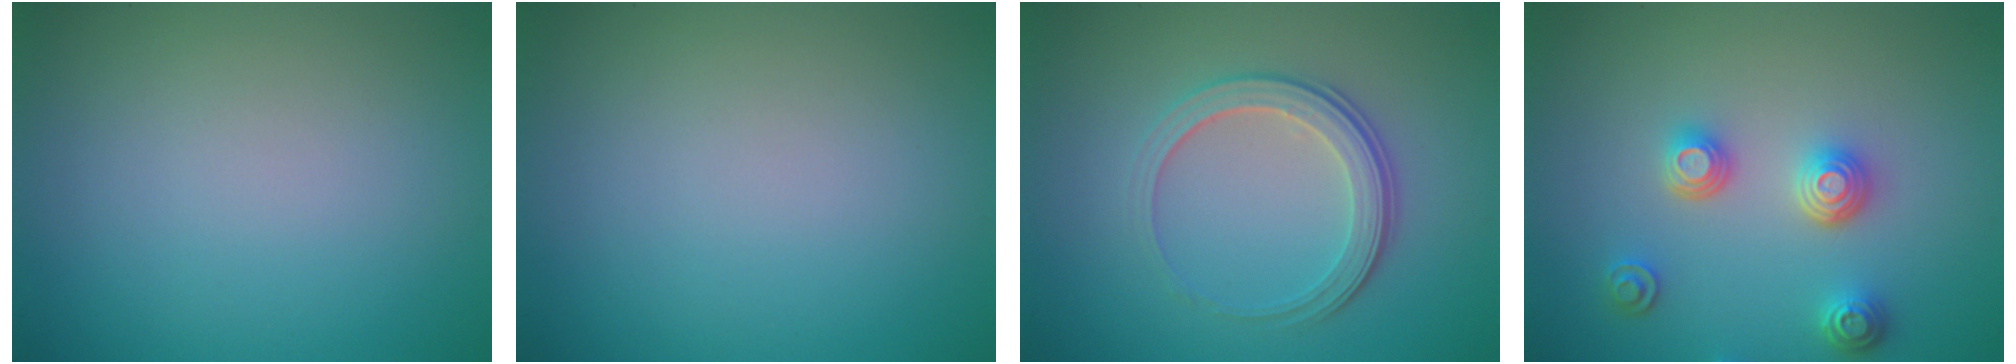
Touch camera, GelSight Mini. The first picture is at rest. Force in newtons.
{"total": 0.0}
{"total": 3.4, "press": 2.7, "slide": 2.1}
{"total": 3.4, "press": 3.0, "slide": 1.4}